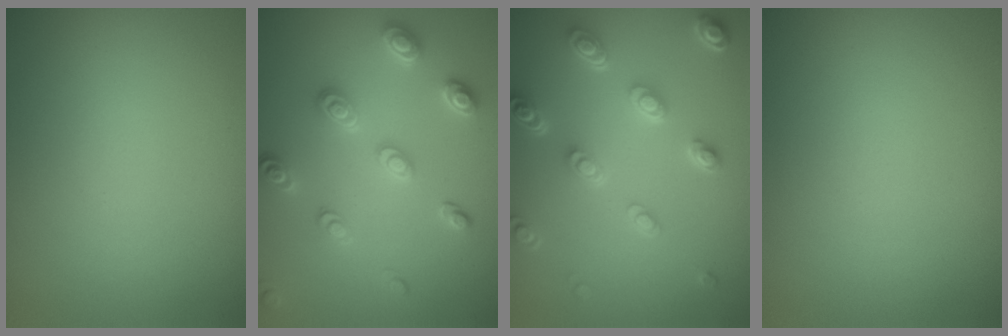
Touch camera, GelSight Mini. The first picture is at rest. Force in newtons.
{"total": 3.0, "press": 2.9, "slide": 0.6}
{"total": 4.7, "press": 3.5, "slide": 3.1}
{"total": 0.0}